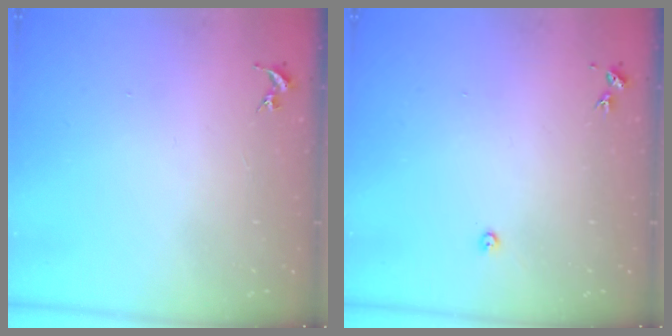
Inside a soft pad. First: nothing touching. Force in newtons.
{"total": 2.2, "press": 2.2, "slide": 0.3}